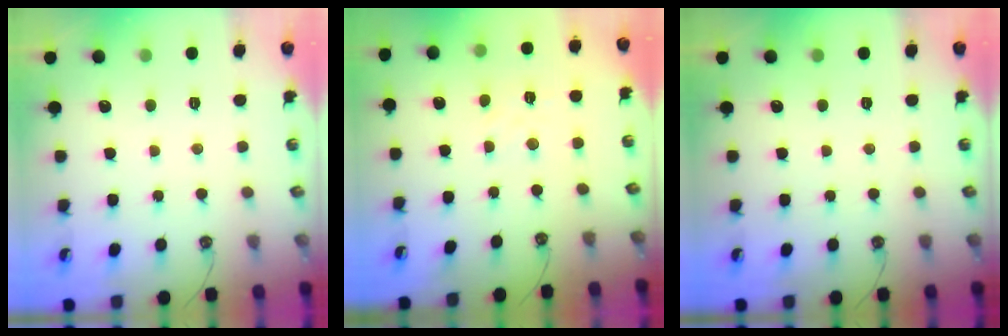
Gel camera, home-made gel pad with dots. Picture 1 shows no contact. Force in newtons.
{"total": 2.0, "press": 1.9, "slide": 0.6}
{"total": 0.0}